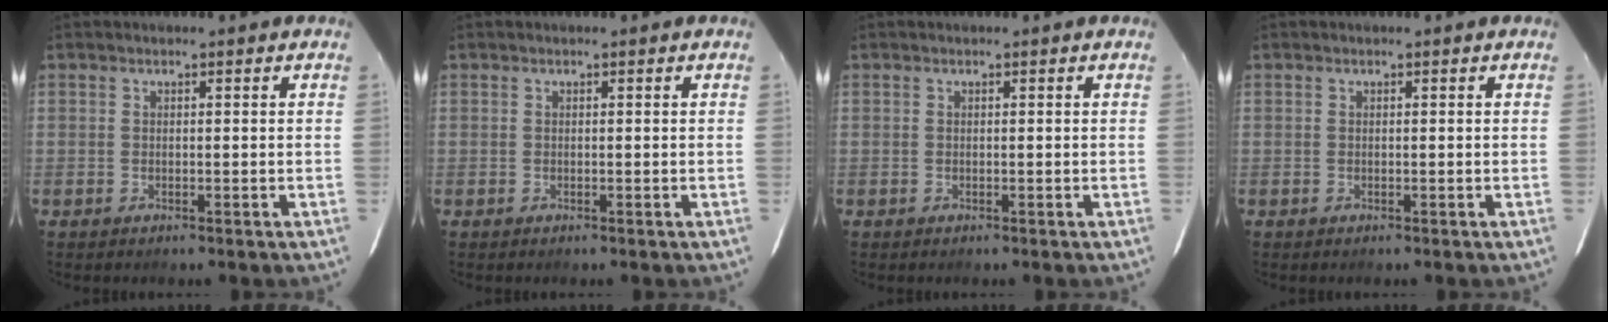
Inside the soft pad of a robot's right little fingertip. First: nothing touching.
{"total": 0.0}
{"total": 0.0}
{"total": 0.0}